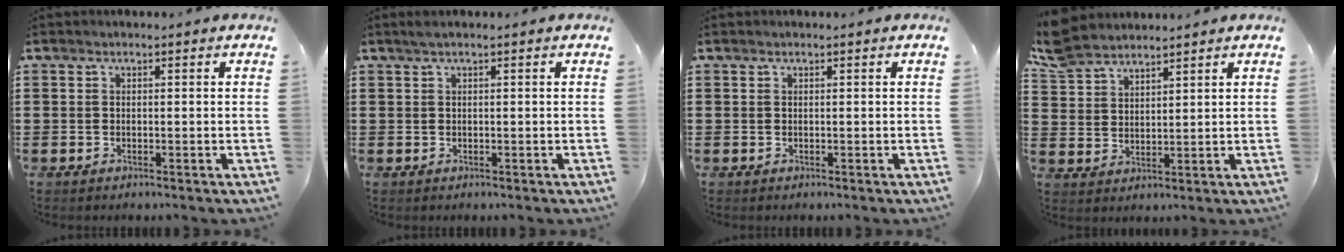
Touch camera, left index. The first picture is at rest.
{"total": 0.8, "force": [0.2, -0.1, 0.8], "torque": [-0.012, -0.001, 0.003]}
{"total": 0.0}
{"total": 5.9, "force": [5.3, 1.8, 1.7], "torque": [-0.054, -0.009, 0.100]}